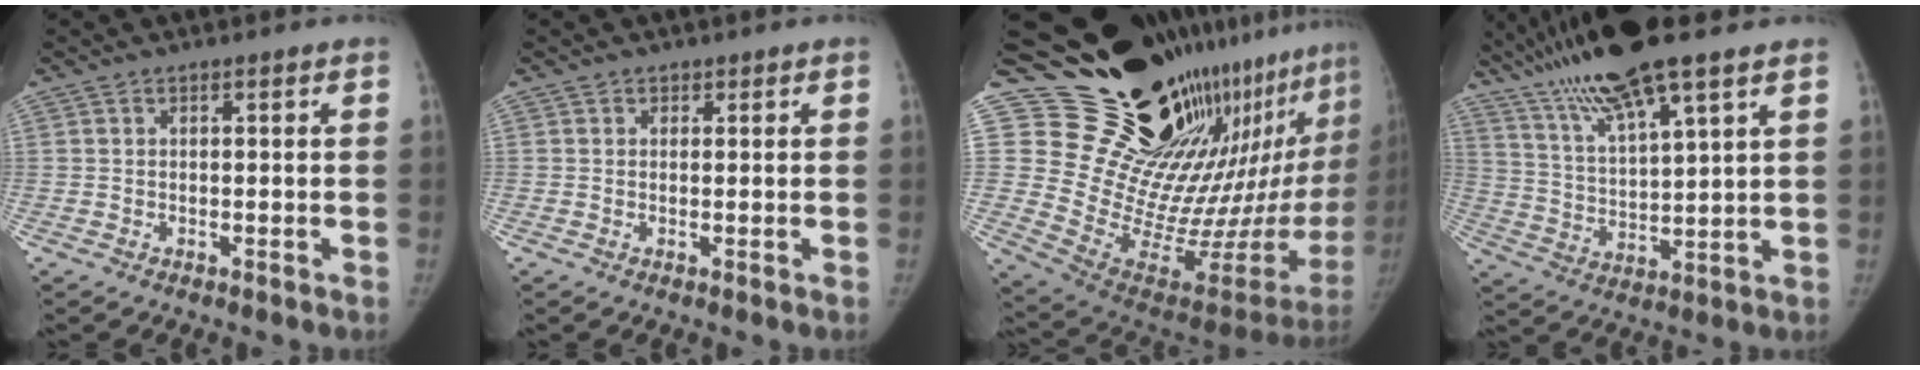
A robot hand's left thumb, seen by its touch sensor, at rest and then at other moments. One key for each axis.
{"total": 0.6, "fx": 0.3, "fy": 0.5, "fz": 0.0, "tx": 0.006, "ty": 0.000, "tz": 0.003}
{"total": 32.1, "fx": 25.8, "fy": 9.5, "fz": 16.5, "tx": -0.236, "ty": -0.222, "tz": 0.379}
{"total": 15.8, "fx": 11.3, "fy": 1.6, "fz": 11.0, "tx": -0.209, "ty": -0.033, "tz": 0.217}